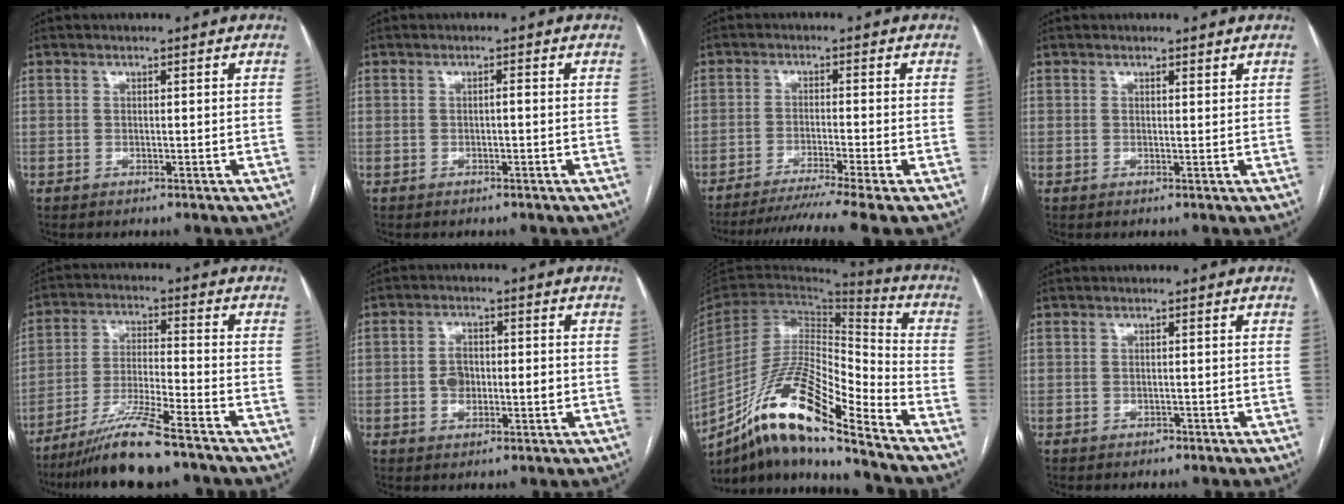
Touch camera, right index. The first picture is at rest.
{"total": 0.6, "force": [-0.2, 0.1, 0.6], "torque": [-0.009, 0.002, -0.002]}
{"total": 10.7, "force": [-8.9, -2.4, 5.4], "torque": [-0.069, -0.024, -0.138]}
{"total": 0.8, "force": [0.7, 0.2, 0.2], "torque": [-0.008, 0.002, 0.009]}
{"total": 10.5, "force": [-8.3, -0.1, 6.4], "torque": [-0.122, -0.025, -0.151]}
{"total": 5.0, "force": [-0.5, 2.9, 4.0], "torque": [-0.073, 0.009, -0.006]}
{"total": 19.1, "force": [-13.8, 2.0, 13.2], "torque": [-0.265, -0.006, -0.252]}
{"total": 0.6, "force": [-0.5, 0.4, 0.1], "torque": [-0.005, 0.002, -0.007]}